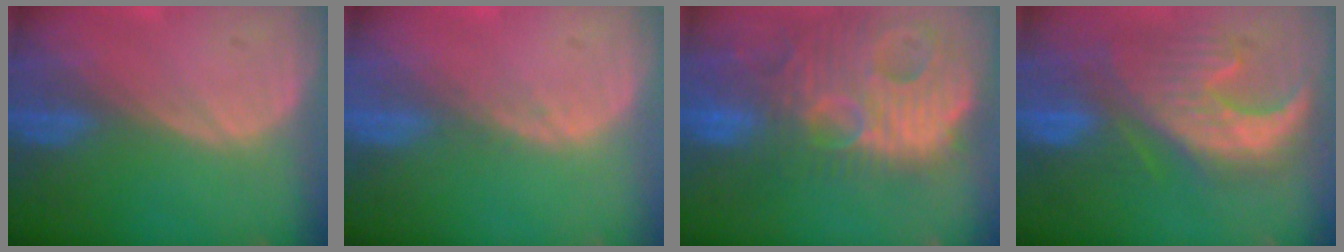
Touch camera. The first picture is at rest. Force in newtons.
{"total": 0.6, "press": 0.6, "slide": 0.1}
{"total": 14.8, "press": 12.9, "slide": 7.4}
{"total": 10.5, "press": 10.2, "slide": 2.5}